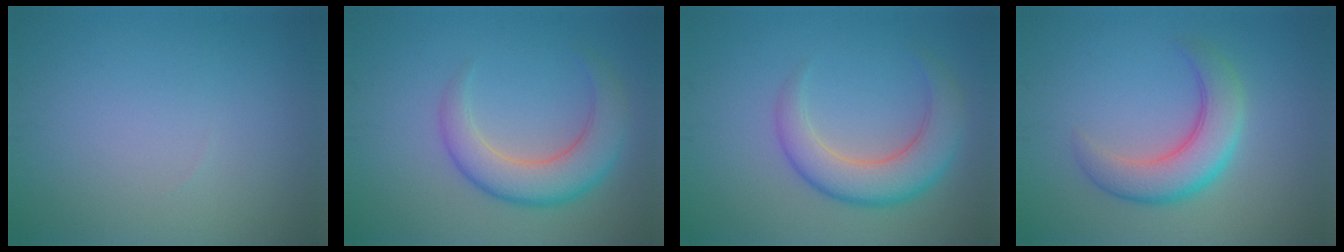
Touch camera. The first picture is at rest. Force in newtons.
{"total": 5.5, "press": 5.5, "slide": 0.5}
{"total": 5.5, "press": 5.5, "slide": 0.5}
{"total": 5.2, "press": 5.2, "slide": 0.3}